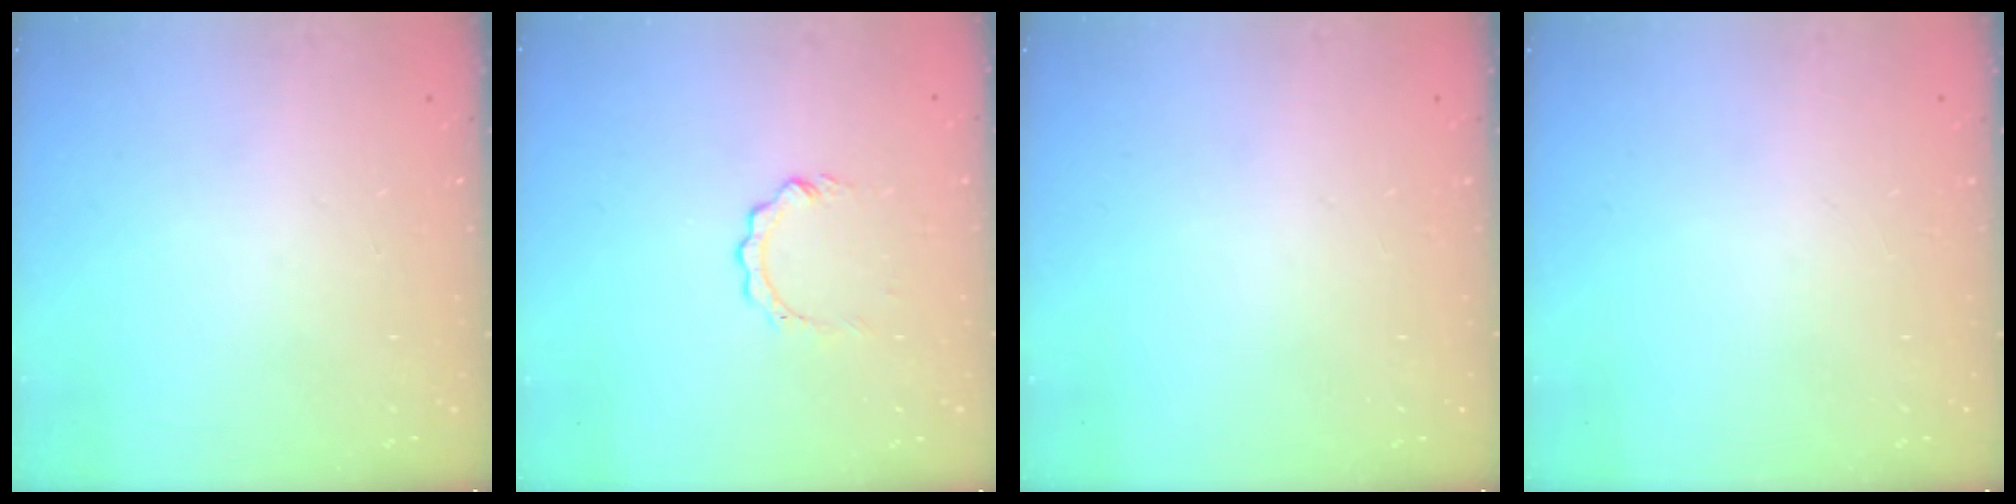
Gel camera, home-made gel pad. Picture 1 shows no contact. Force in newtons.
{"total": 4.1, "press": 4.1, "slide": 0.4}
{"total": 0.0}
{"total": 0.0}